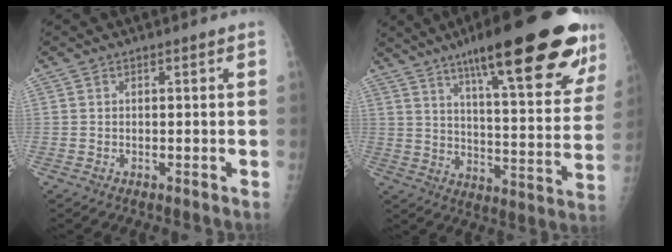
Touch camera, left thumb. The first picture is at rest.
{"total": 28.3, "force": [17.5, 6.2, 21.3], "torque": [-0.275, -0.044, 0.249]}